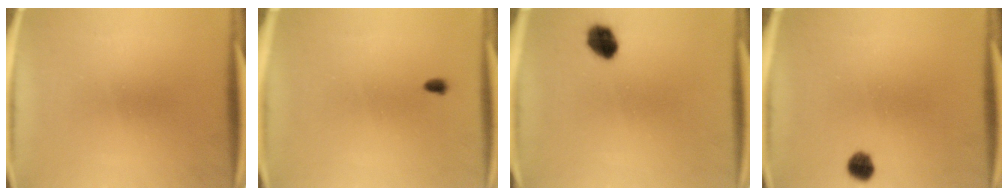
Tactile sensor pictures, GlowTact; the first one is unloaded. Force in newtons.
{"total": 1.0}
{"total": 5.6}
{"total": 3.1}